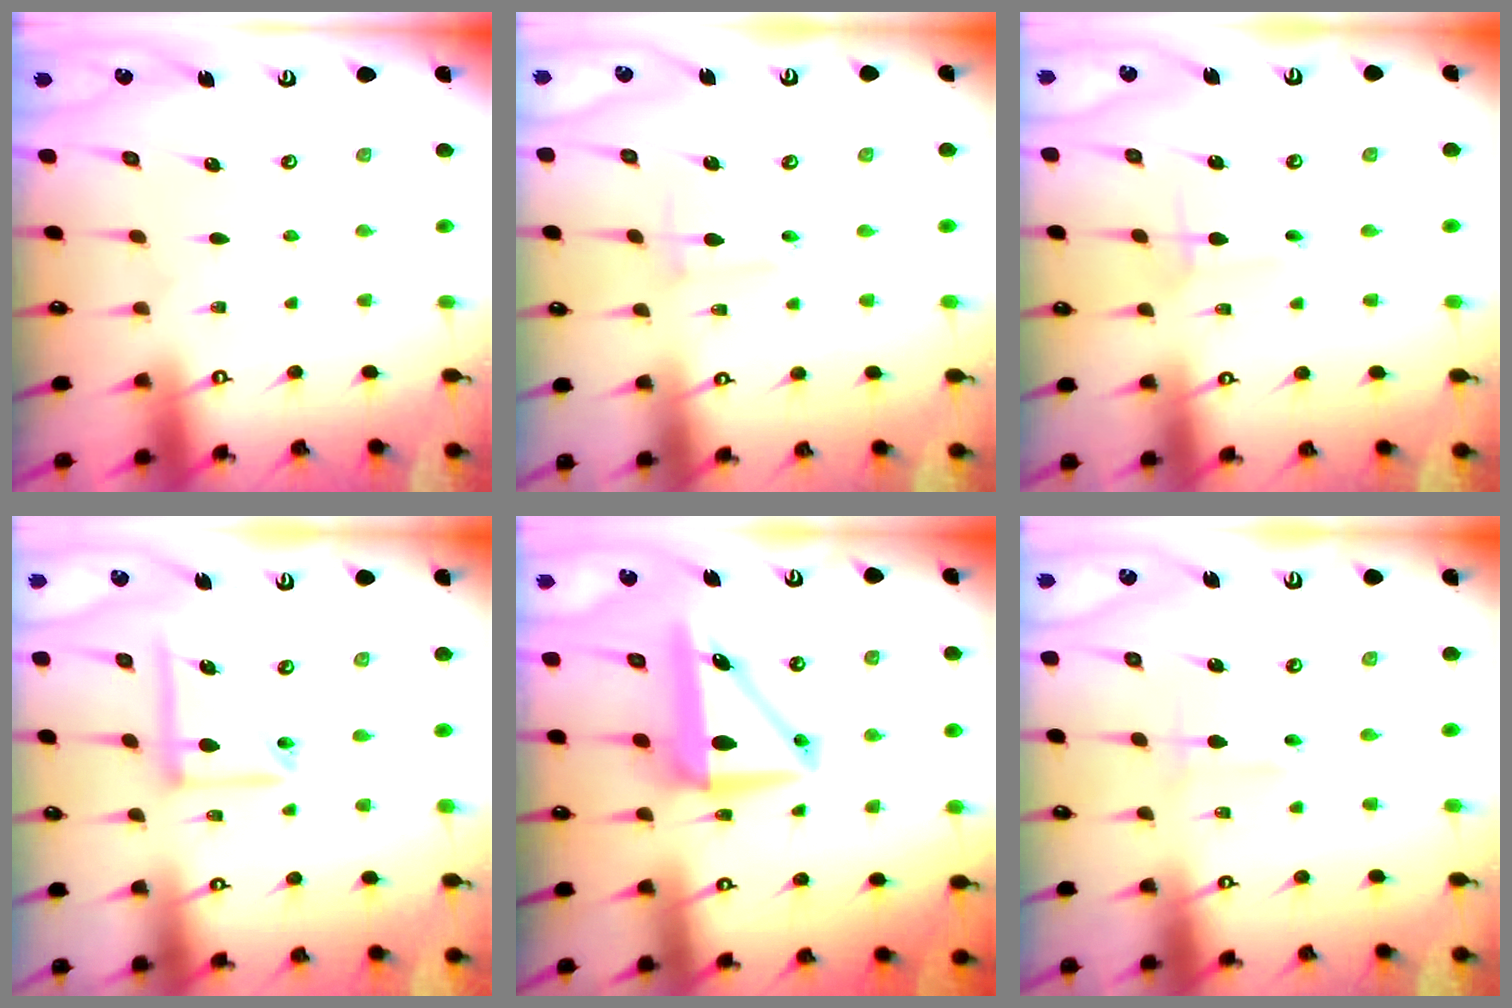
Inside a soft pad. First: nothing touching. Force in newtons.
{"total": 2.8, "press": 2.8, "slide": 0.3}
{"total": 4.1, "press": 4.1, "slide": 0.3}
{"total": 11.6, "press": 11.5, "slide": 1.2}
{"total": 9.8, "press": 9.6, "slide": 2.2}
{"total": 1.9, "press": 1.9, "slide": 0.3}